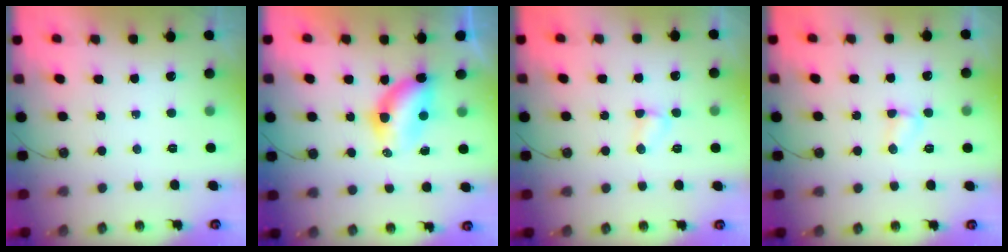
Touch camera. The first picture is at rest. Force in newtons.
{"total": 5.9, "press": 5.9, "slide": 0.5}
{"total": 2.9, "press": 2.9, "slide": 0.3}
{"total": 2.9, "press": 2.9, "slide": 0.3}